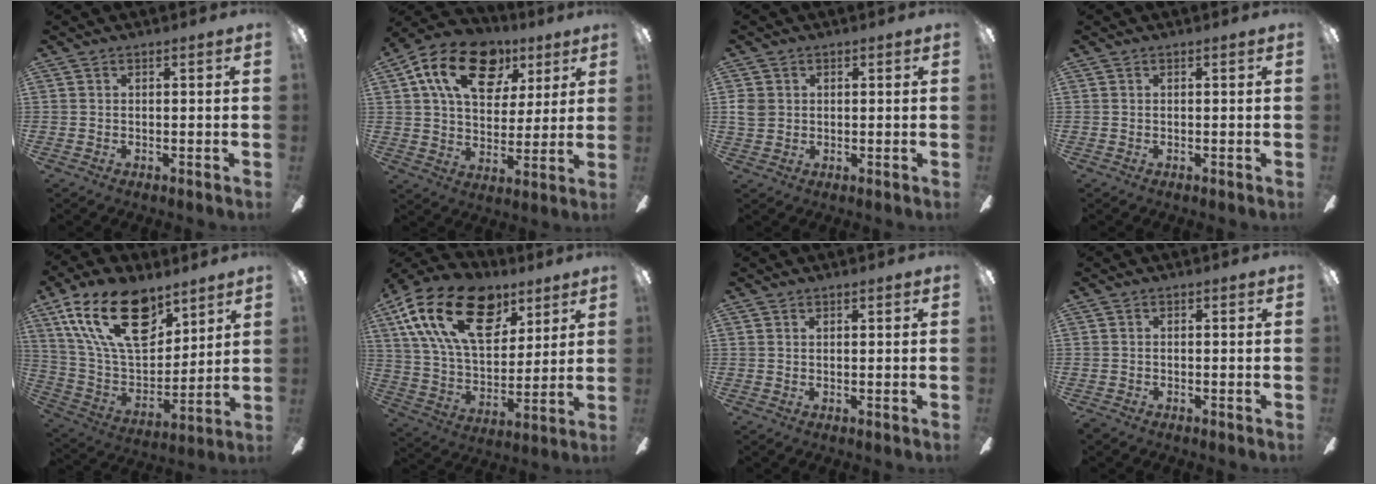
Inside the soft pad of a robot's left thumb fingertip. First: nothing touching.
{"total": 19.2, "force": [9.2, 11.9, 11.9], "torque": [-0.195, -0.020, 0.165]}
{"total": 3.8, "force": [0.7, 3.5, 1.5], "torque": [-0.030, 0.003, 0.013]}
{"total": 0.0}
{"total": 23.6, "force": [13.1, 12.5, 15.2], "torque": [-0.288, -0.061, 0.234]}
{"total": 24.3, "force": [11.8, 13.8, 16.1], "torque": [-0.290, -0.046, 0.214]}
{"total": 0.6, "force": [0.6, 0.1, 0.1], "torque": [-0.003, -0.002, 0.012]}
{"total": 0.7, "force": [-0.6, 0.2, 0.0], "torque": [-0.001, 0.001, -0.013]}